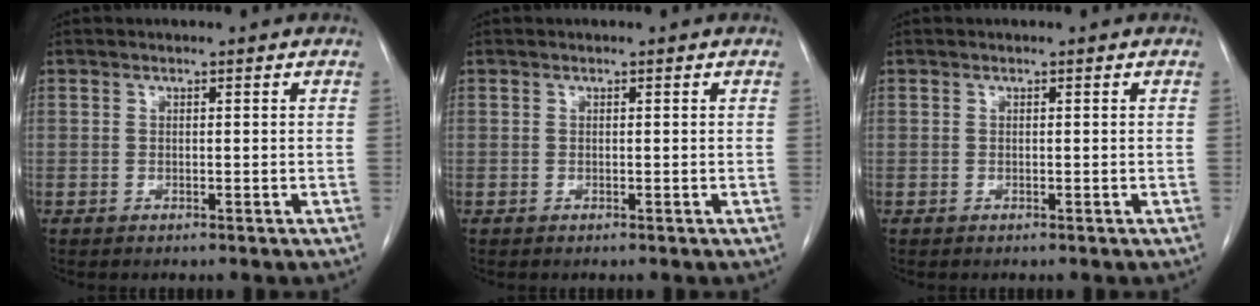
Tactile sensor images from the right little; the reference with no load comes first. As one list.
[{"total": 0.0}, {"total": 0.0}]